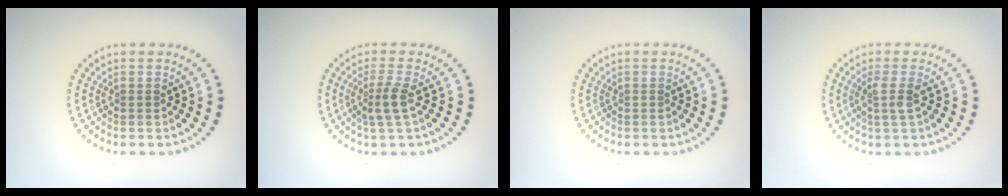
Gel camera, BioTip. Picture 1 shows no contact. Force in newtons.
{"total": 2.2, "press": 1.8, "slide": 1.3}
{"total": 0.0}
{"total": 1.8, "press": 1.4, "slide": 1.2}